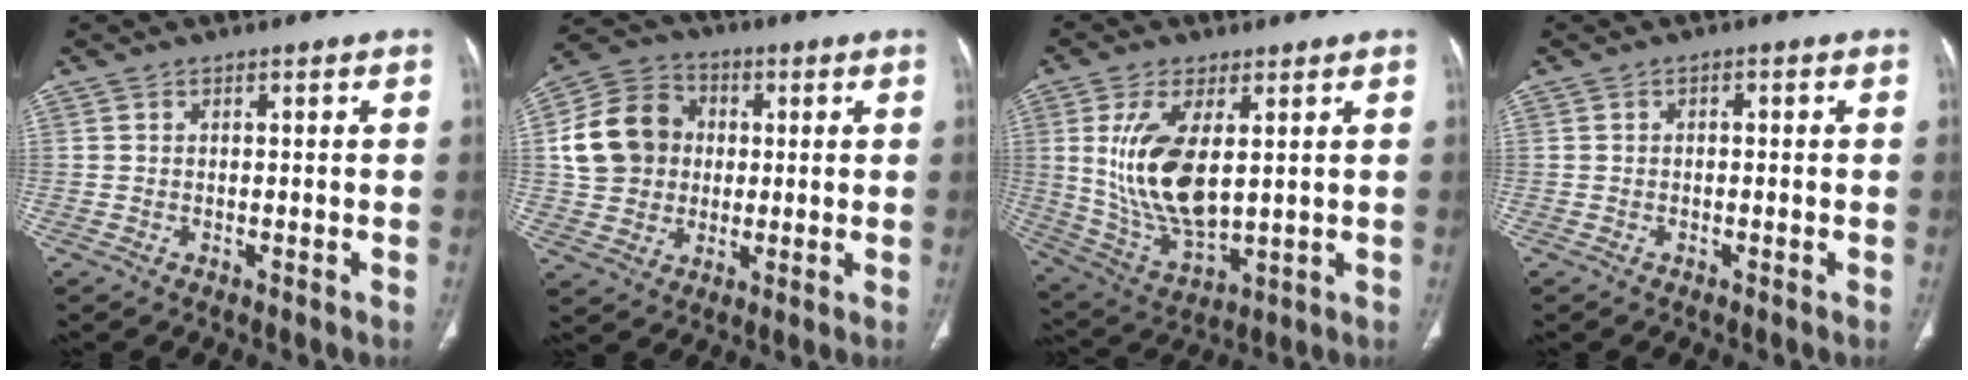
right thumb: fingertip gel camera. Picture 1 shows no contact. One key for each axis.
{"total": 13.8, "fx": 1.4, "fy": 12.0, "fz": 6.8, "tx": -0.110, "ty": 0.020, "tz": 0.023}
{"total": 14.8, "fx": 2.7, "fy": 6.9, "fz": 12.8, "tx": -0.254, "ty": -0.024, "tz": 0.070}
{"total": 0.6, "fx": -0.1, "fy": 0.4, "fz": 0.4, "tx": -0.001, "ty": 0.002, "tz": -0.005}